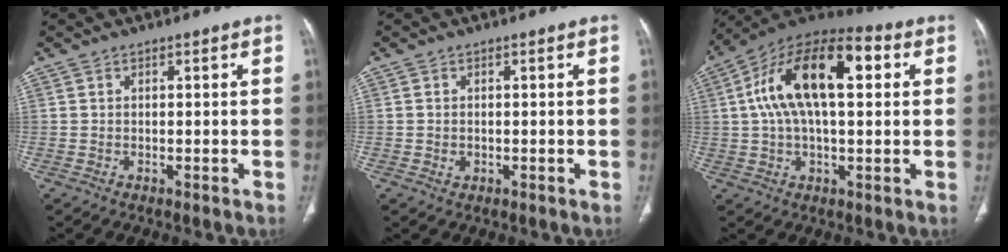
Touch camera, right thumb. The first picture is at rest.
{"total": 1.1, "force": [-0.1, 0.9, 0.5], "torque": [-0.009, 0.000, 0.002]}
{"total": 20.0, "force": [4.4, 9.4, 17.0], "torque": [-0.288, 0.034, 0.063]}